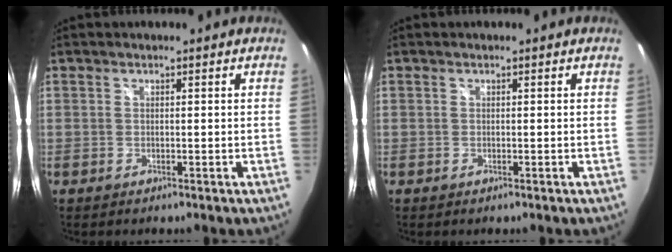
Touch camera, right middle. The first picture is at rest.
{"total": 0.0}